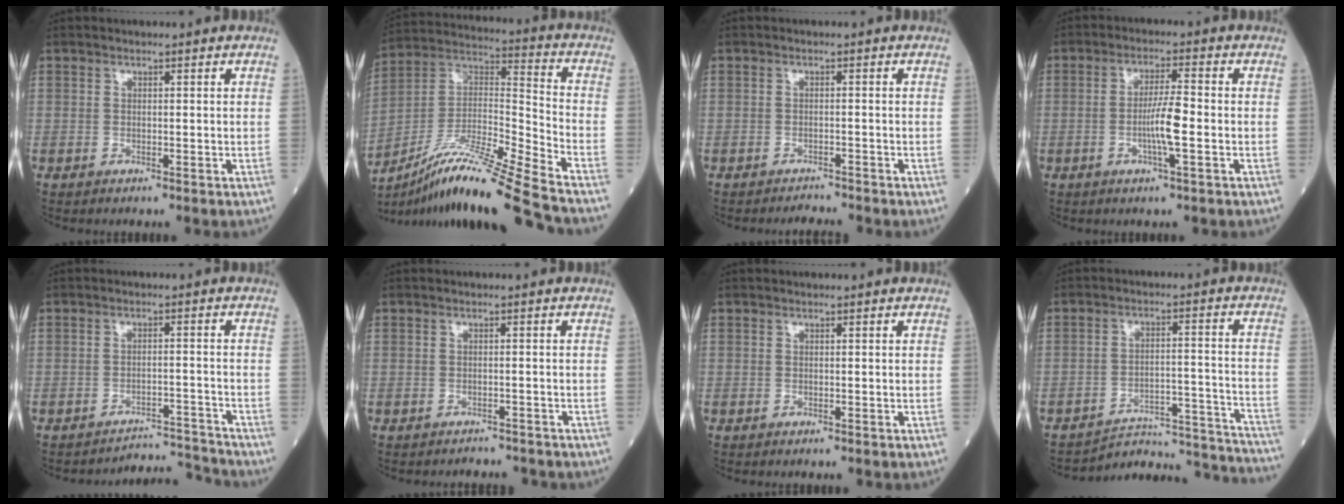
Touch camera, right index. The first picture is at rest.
{"total": 20.7, "force": [-16.6, -1.3, 12.2], "torque": [-0.236, -0.015, -0.302]}
{"total": 1.8, "force": [-1.7, -0.5, -0.3], "torque": [0.009, -0.009, -0.026]}
{"total": 5.6, "force": [-1.4, 0.0, 5.4], "torque": [-0.100, -0.002, -0.027]}
{"total": 6.1, "force": [-5.6, -1.4, -1.9], "torque": [0.035, 0.011, -0.083]}
{"total": 3.4, "force": [-3.2, 1.1, 0.2], "torque": [0.000, 0.000, -0.038]}
{"total": 0.0}
{"total": 17.9, "force": [-17.8, 0.9, 2.0], "torque": [0.002, 0.029, -0.235]}